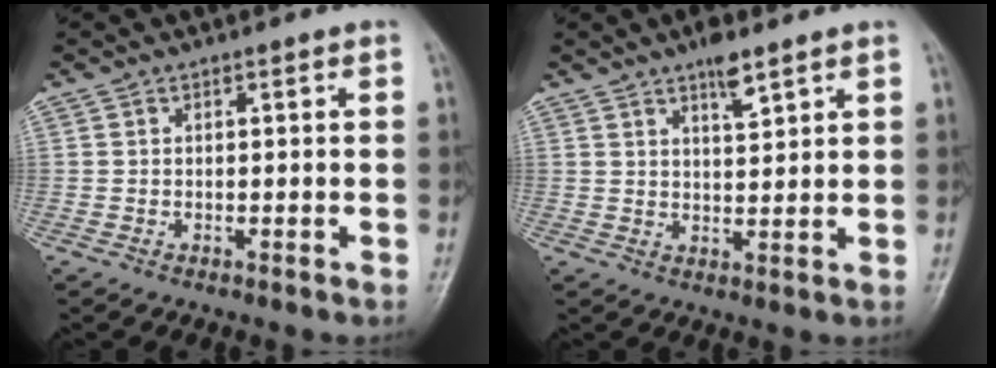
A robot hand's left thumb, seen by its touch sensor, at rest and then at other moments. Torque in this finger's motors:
{"motor_torque": [0.61, 0.09, 0.67, -0.10, 0.01]}